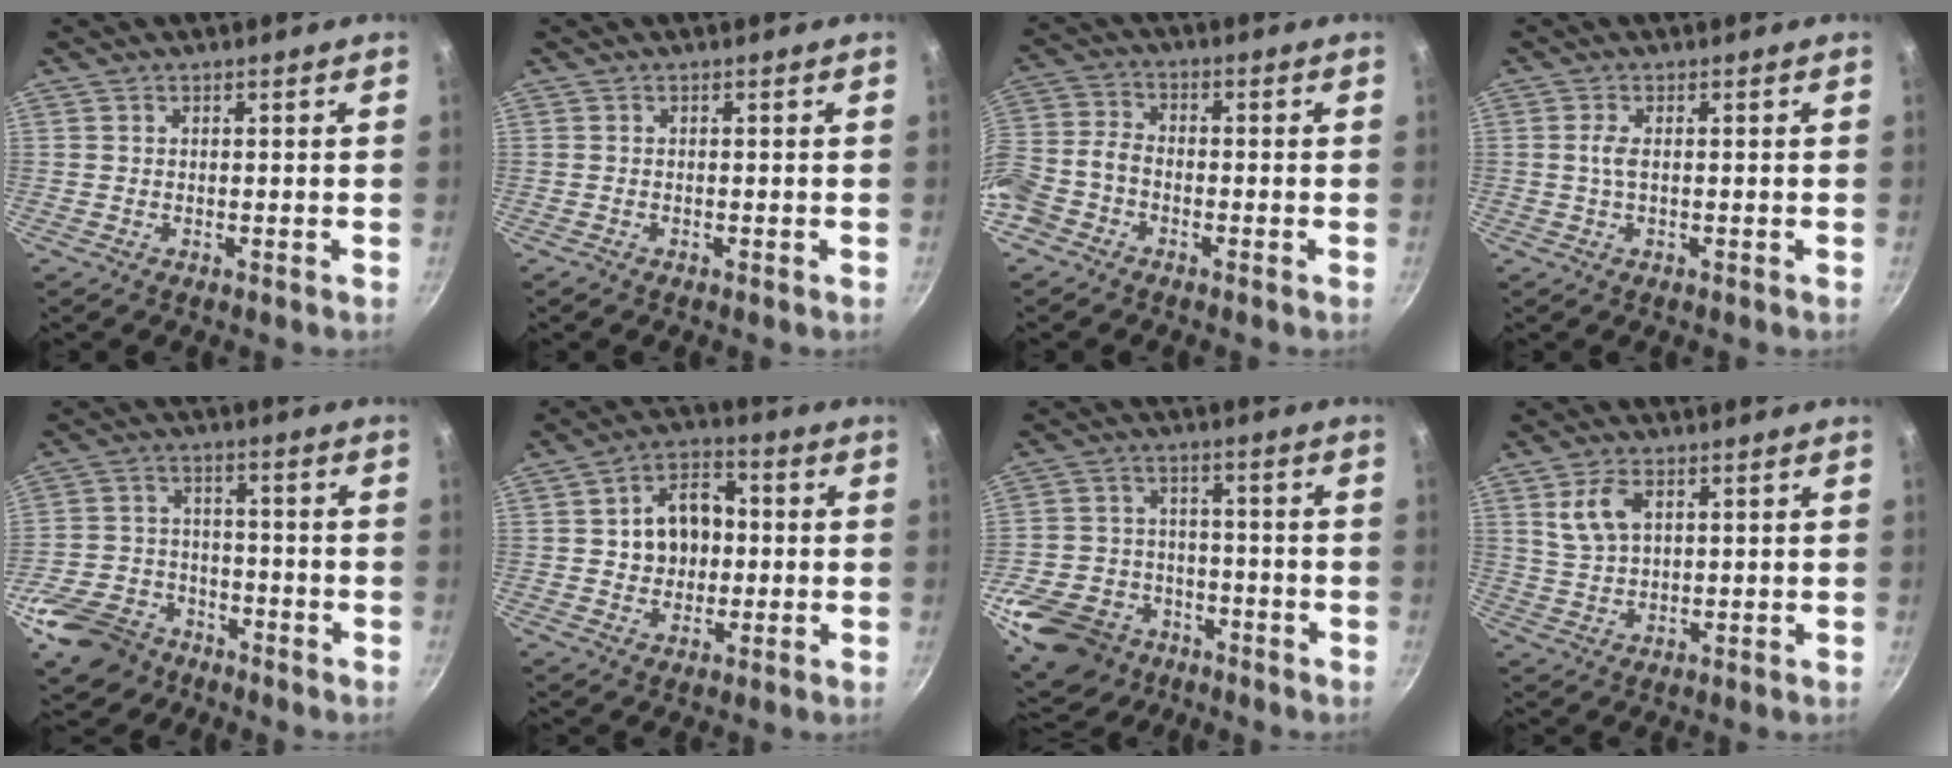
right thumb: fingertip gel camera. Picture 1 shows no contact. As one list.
[{"total": 0.7, "force": [-0.5, 0.4, 0.3], "torque": [-0.011, 0.003, -0.007]}, {"total": 8.9, "force": [-4.6, 5.9, 5.0], "torque": [-0.108, 0.040, -0.108]}, {"total": 2.1, "force": [0.0, 0.7, 1.9], "torque": [-0.047, 0.003, 0.000]}, {"total": 14.4, "force": [-9.0, 9.4, 6.1], "torque": [-0.107, 0.044, -0.158]}, {"total": 10.8, "force": [0.6, 8.3, 6.9], "torque": [-0.072, 0.016, 0.002]}, {"total": 18.2, "force": [-10.4, 13.0, 7.5], "torque": [-0.137, 0.051, -0.169]}, {"total": 6.4, "force": [2.4, 3.7, 4.6], "torque": [-0.083, -0.004, 0.051]}]